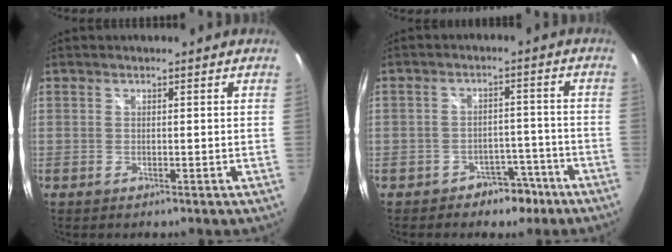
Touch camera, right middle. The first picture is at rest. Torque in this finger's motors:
{"motor_torque": [-0.84, -1.21, -0.77, -0.21]}